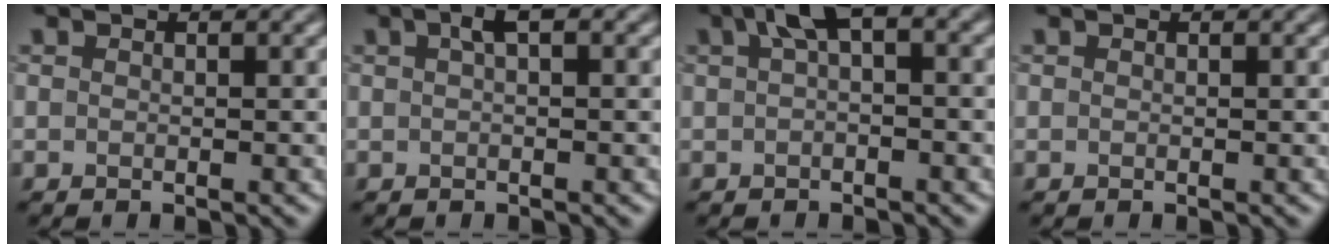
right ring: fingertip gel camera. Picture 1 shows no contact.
{"total": 1.4, "force": [0.5, 0.3, 1.2], "torque": [-0.023, 0.009, 0.007]}
{"total": 3.0, "force": [0.8, 1.0, 2.7], "torque": [-0.041, 0.017, 0.004]}
{"total": 0.0}